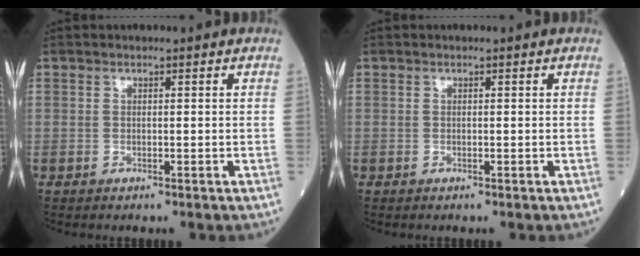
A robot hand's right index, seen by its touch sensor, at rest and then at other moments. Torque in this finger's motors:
{"motor_torque": [0.02, 0.01, -0.01, -0.01]}